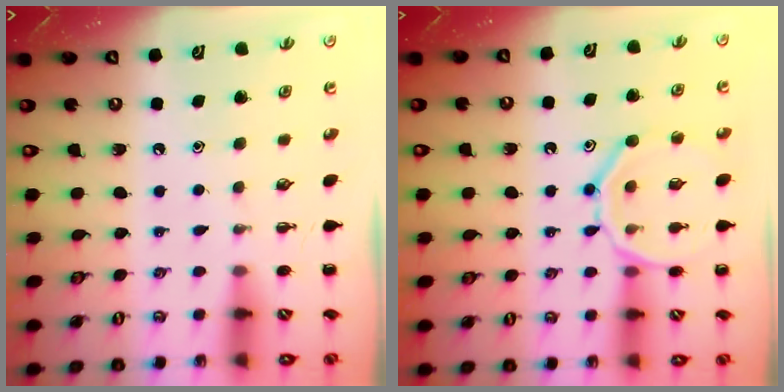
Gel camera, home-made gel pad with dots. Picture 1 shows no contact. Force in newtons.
{"total": 14.2, "press": 14.1, "slide": 1.0}